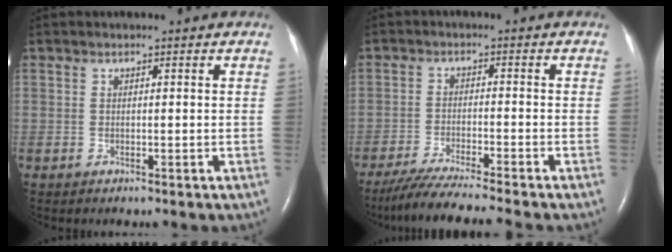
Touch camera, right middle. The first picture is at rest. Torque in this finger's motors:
{"motor_torque": [0.56, -0.60, 0.08, 0.04]}